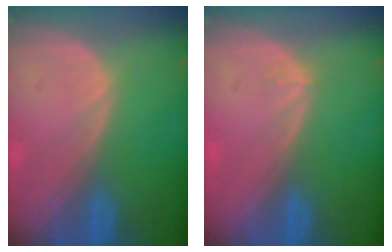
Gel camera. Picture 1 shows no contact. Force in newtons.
{"total": 0.6, "press": 0.4, "slide": 0.5}